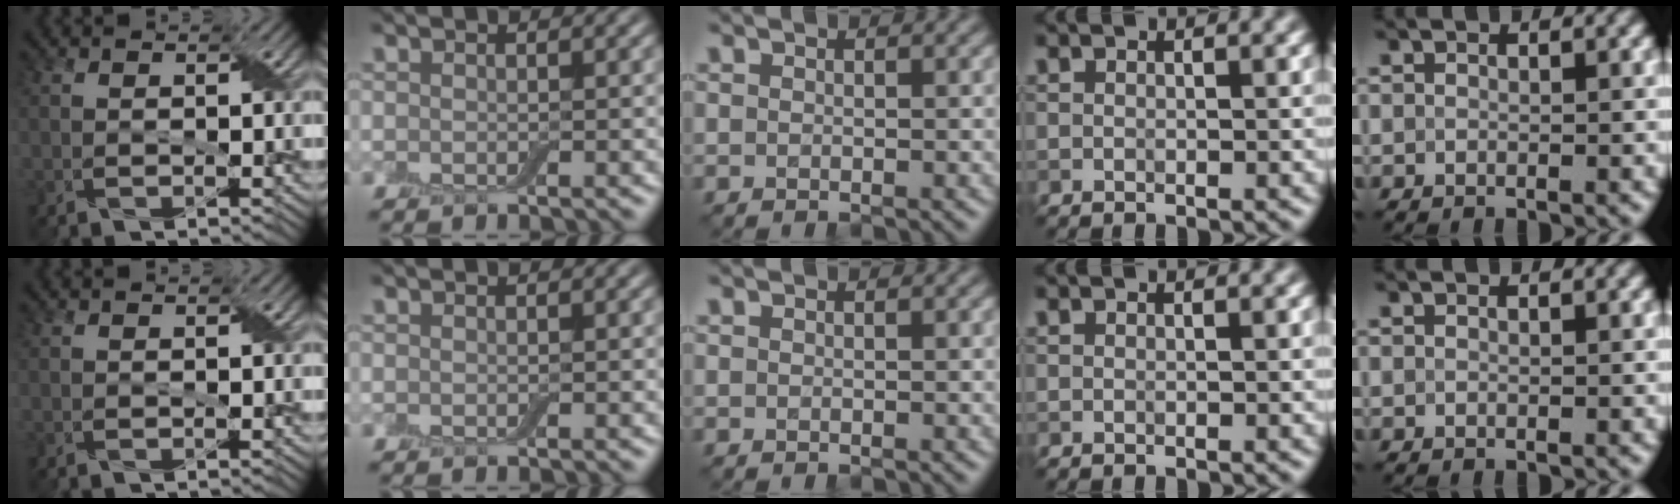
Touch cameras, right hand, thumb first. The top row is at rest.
{}